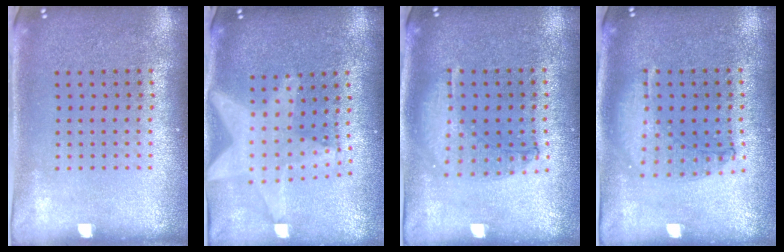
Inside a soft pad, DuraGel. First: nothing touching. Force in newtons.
{"total": 1.9, "press": 1.6, "slide": 1.0}
{"total": 0.6, "press": 0.6, "slide": 0.2}
{"total": 1.0, "press": 0.9, "slide": 0.3}